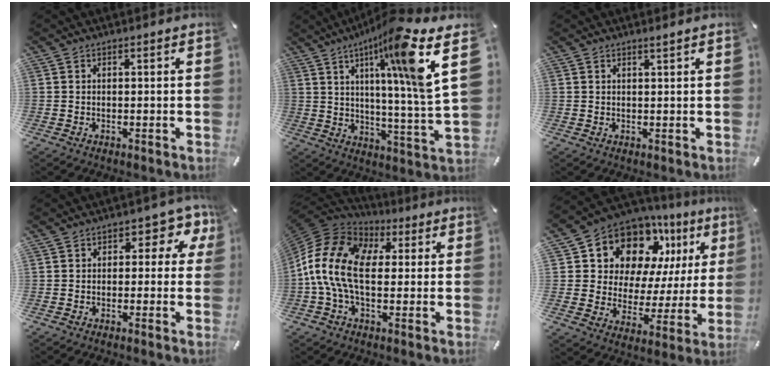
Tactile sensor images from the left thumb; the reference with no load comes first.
{"total": 19.9, "force": [10.4, 0.9, 17.0], "torque": [-0.261, -0.063, 0.137]}
{"total": 1.0, "force": [0.8, -0.1, 0.6], "torque": [-0.012, -0.001, 0.014]}
{"total": 5.3, "force": [1.1, 3.5, 3.8], "torque": [-0.047, 0.001, 0.012]}
{"total": 14.9, "force": [-1.1, 9.8, 11.2], "torque": [-0.248, 0.013, -0.024]}
{"total": 13.6, "force": [9.5, 8.6, 4.5], "torque": [-0.076, -0.083, 0.172]}